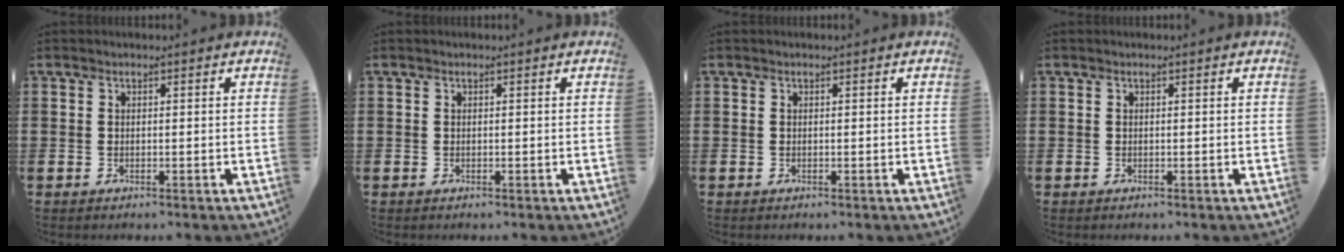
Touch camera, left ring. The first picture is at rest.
{"total": 0.0}
{"total": 0.0}
{"total": 0.0}